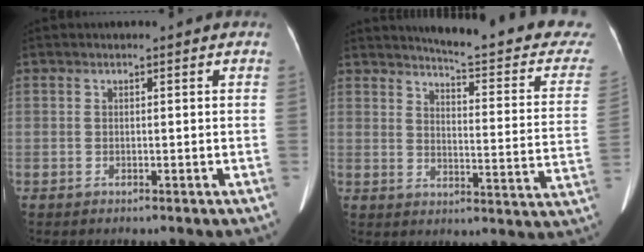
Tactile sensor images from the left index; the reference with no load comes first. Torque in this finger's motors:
{"motor_torque": [0.80, -1.34, 0.11, 0.04]}